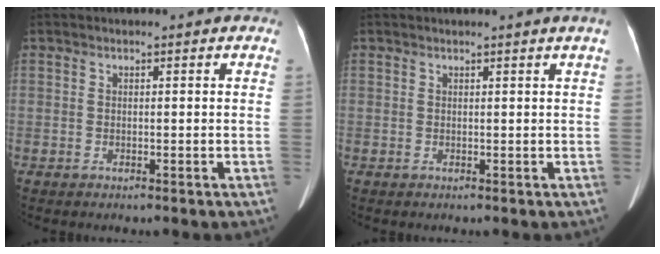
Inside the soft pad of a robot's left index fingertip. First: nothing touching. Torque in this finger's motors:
{"motor_torque": [0.92, -1.21, 0.00, 0.01]}